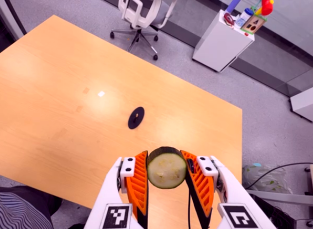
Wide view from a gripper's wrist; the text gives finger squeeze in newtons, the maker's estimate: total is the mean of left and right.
{"total": 12.3, "left": 11.6, "right": 13.0}